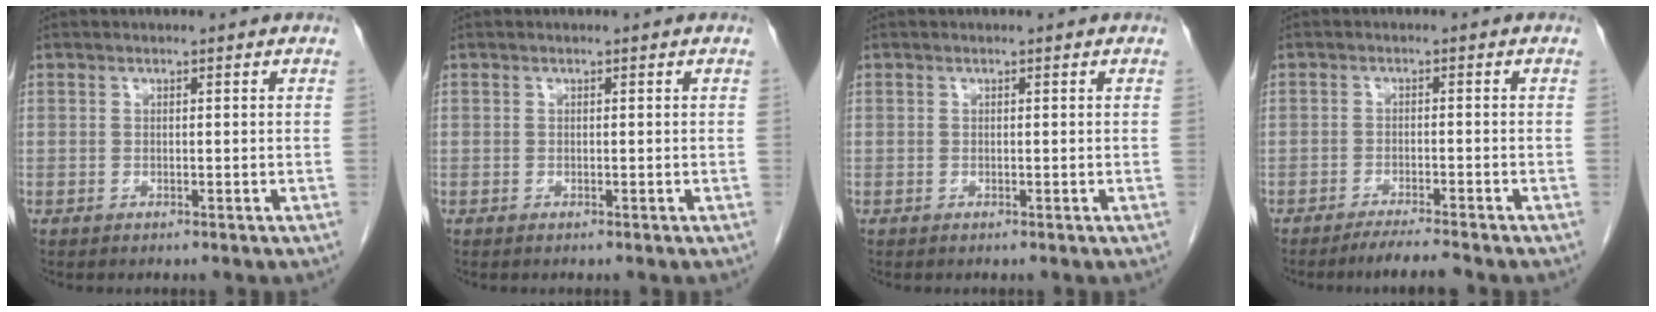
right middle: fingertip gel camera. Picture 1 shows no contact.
{"total": 0.0}
{"total": 0.0}
{"total": 4.0, "force": [-3.6, -0.7, 1.7], "torque": [-0.029, -0.015, -0.061]}